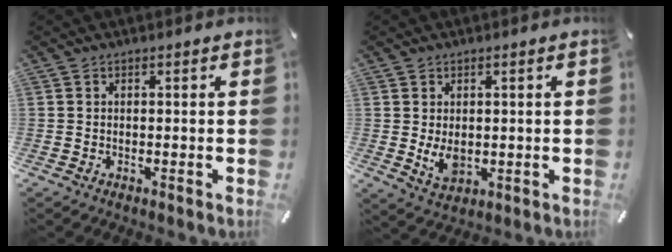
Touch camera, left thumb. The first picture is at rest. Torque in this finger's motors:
{"motor_torque": [0.93, 1.12, 0.46, -0.44, 0.21]}